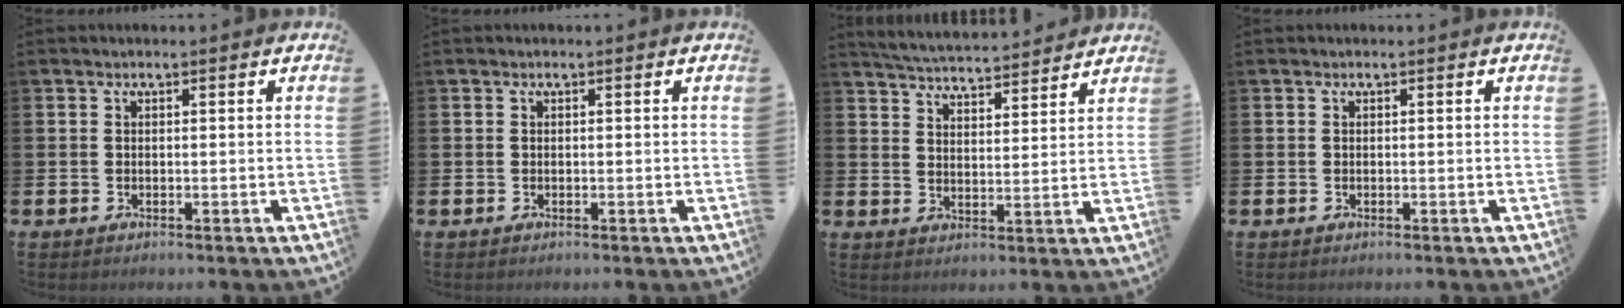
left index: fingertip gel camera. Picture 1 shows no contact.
{"total": 0.0}
{"total": 5.0, "force": [5.0, 0.3, 0.2], "torque": [-0.024, -0.035, 0.088]}
{"total": 0.0}